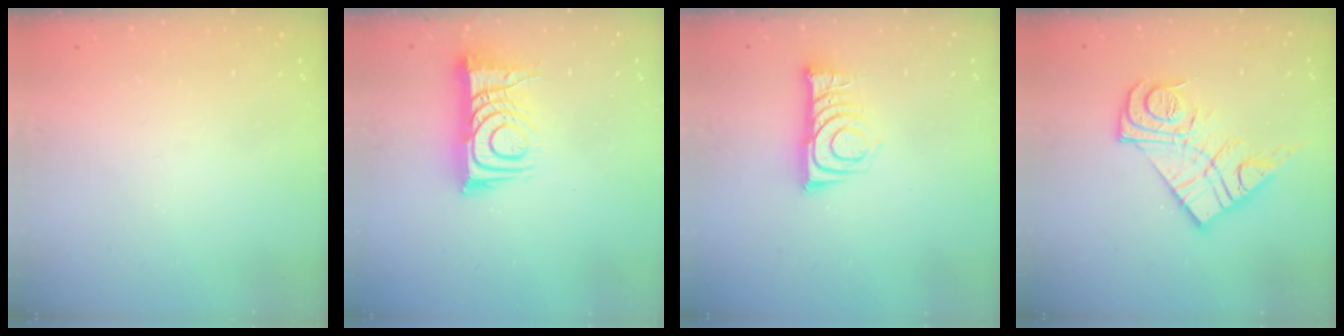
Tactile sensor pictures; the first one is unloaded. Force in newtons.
{"total": 13.1, "press": 13.0, "slide": 1.0}
{"total": 11.1, "press": 11.0, "slide": 1.0}
{"total": 17.5, "press": 17.5, "slide": 1.3}